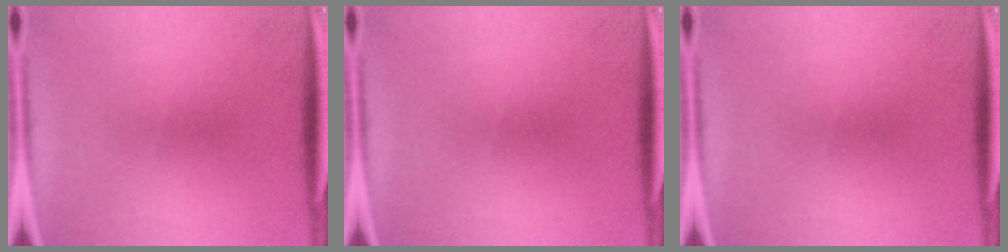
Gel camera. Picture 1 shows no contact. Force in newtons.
{"total": 0.0}
{"total": 0.0}